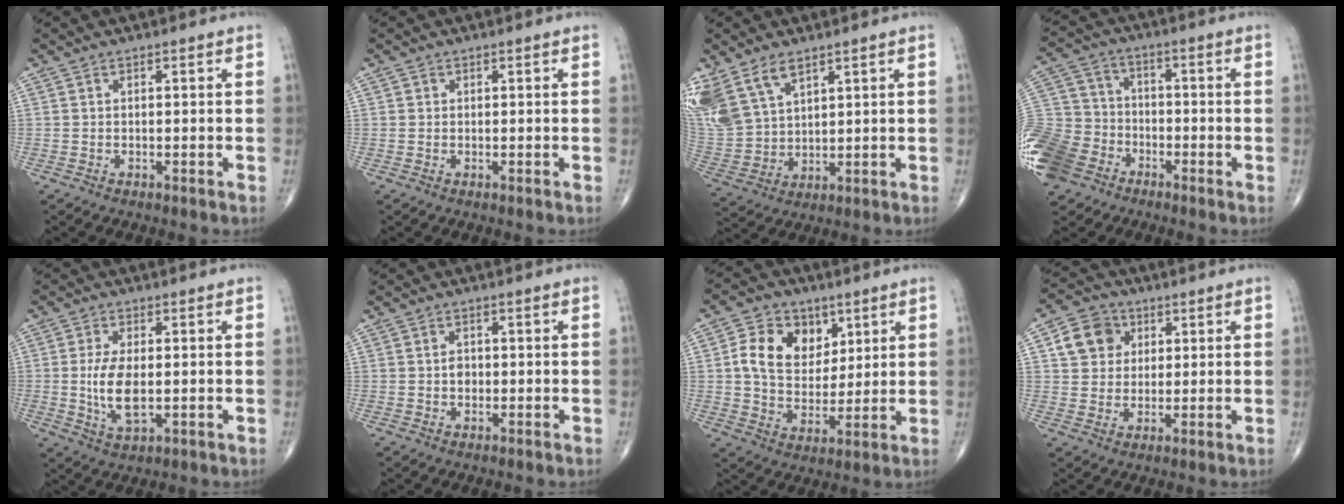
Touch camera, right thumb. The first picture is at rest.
{"total": 0.5, "force": [0.1, 0.5, 0.0], "torque": [0.003, 0.002, 0.001]}
{"total": 14.5, "force": [8.5, 8.3, 8.3], "torque": [-0.188, -0.015, 0.185]}
{"total": 17.5, "force": [-9.1, 13.2, 7.0], "torque": [-0.180, 0.038, -0.175]}
{"total": 7.7, "force": [-0.4, 3.7, 6.8], "torque": [-0.135, -0.010, -0.002]}
{"total": 2.0, "force": [0.0, 1.5, 1.3], "torque": [-0.014, 0.003, 0.000]}
{"total": 12.8, "force": [4.2, 9.6, 7.3], "torque": [-0.091, -0.011, 0.077]}
{"total": 8.4, "force": [2.6, 7.2, 3.3], "torque": [-0.033, -0.001, 0.043]}